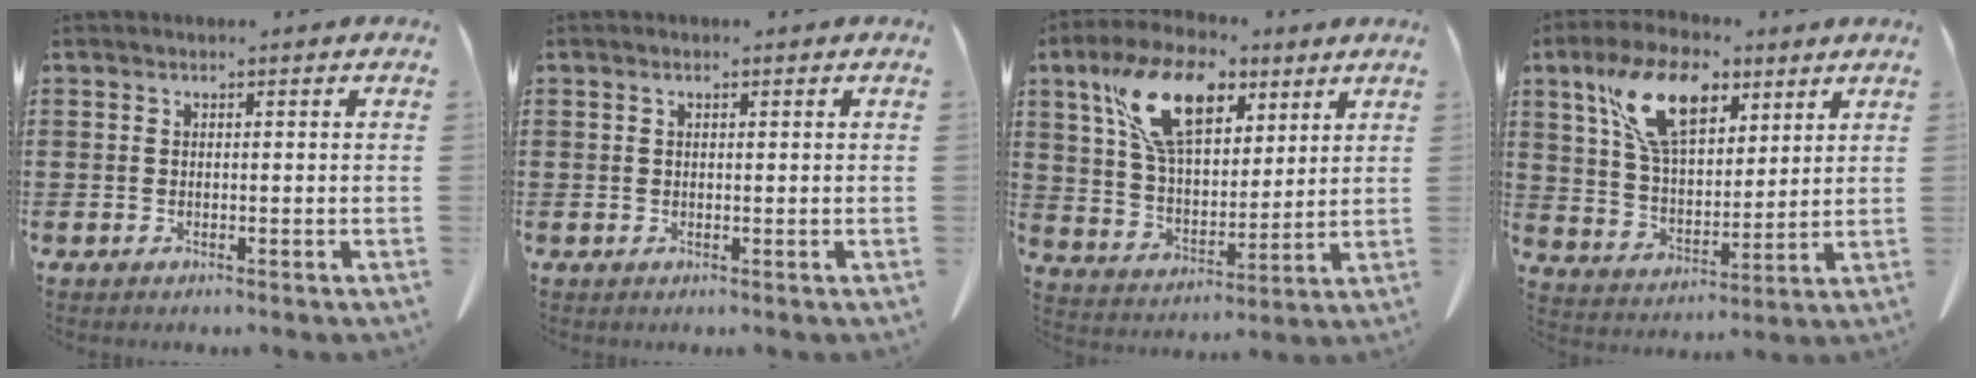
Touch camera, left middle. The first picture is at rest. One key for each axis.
{"total": 0.6, "fx": 0.3, "fy": 0.3, "fz": 0.5, "tx": -0.012, "ty": 0.002, "tz": 0.005}
{"total": 14.3, "fx": 7.7, "fy": 7.2, "fz": 9.6, "tx": -0.203, "ty": 0.003, "tz": 0.142}
{"total": 13.2, "fx": 7.3, "fy": 6.4, "fz": 8.9, "tx": -0.197, "ty": 0.008, "tz": 0.138}